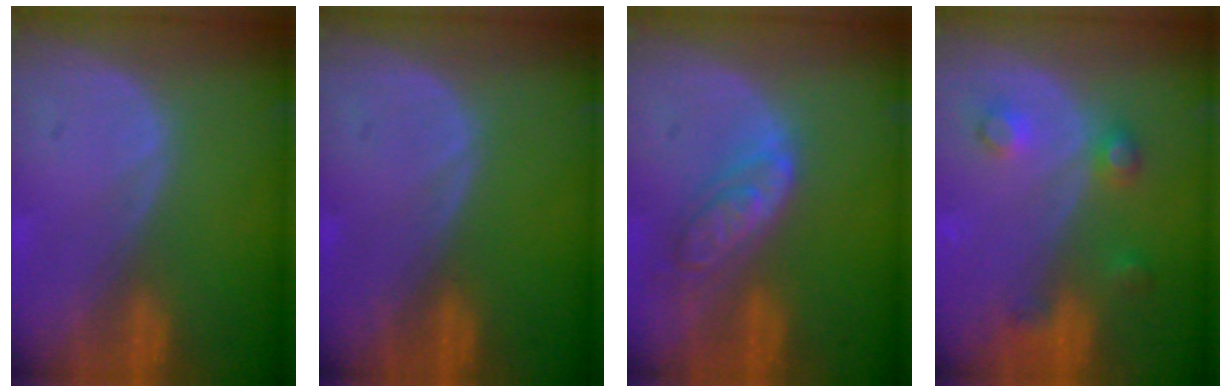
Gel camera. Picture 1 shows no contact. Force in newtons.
{"total": 0.0}
{"total": 6.2, "press": 5.6, "slide": 2.8}
{"total": 4.2, "press": 4.2, "slide": 0.0}